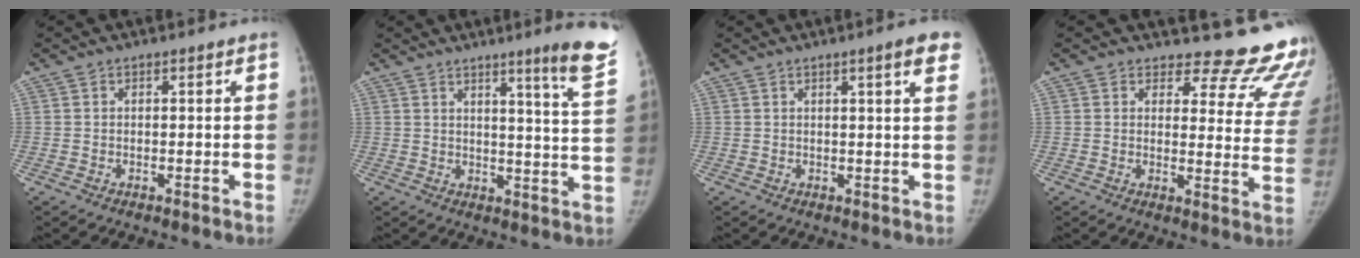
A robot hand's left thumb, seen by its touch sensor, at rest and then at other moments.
{"total": 11.6, "force": [7.8, -0.3, 8.6], "torque": [-0.101, -0.057, 0.089]}
{"total": 4.7, "force": [2.5, 0.4, 3.9], "torque": [-0.041, -0.006, 0.030]}
{"total": 16.2, "force": [15.4, 4.5, 2.2], "torque": [0.027, -0.159, 0.150]}